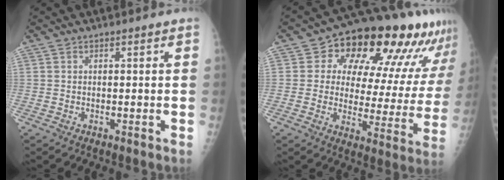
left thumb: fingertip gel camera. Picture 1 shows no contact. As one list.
[{"total": 21.9, "force": [12.5, 11.2, 14.1], "torque": [-0.141, -0.027, 0.159]}]